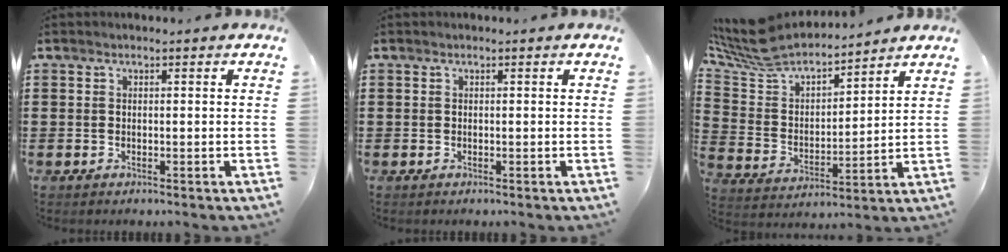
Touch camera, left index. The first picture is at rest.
{"total": 0.0}
{"total": 7.8, "force": [7.0, 2.5, 2.3], "torque": [-0.083, -0.042, 0.124]}